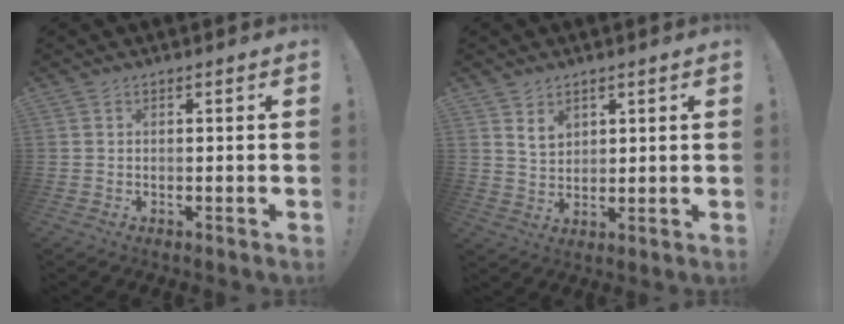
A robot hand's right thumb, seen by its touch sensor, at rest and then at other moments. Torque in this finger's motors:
{"motor_torque": [0.04, 0.15, -0.06, -0.03, 0.01]}